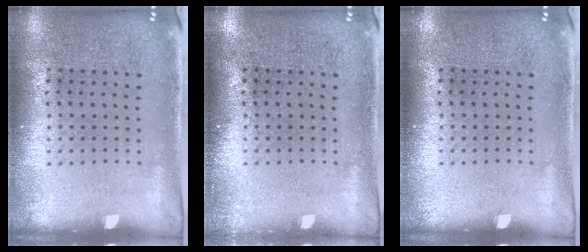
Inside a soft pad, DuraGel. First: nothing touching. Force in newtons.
{"total": 0.6, "press": 0.6, "slide": 0.1}
{"total": 0.0}